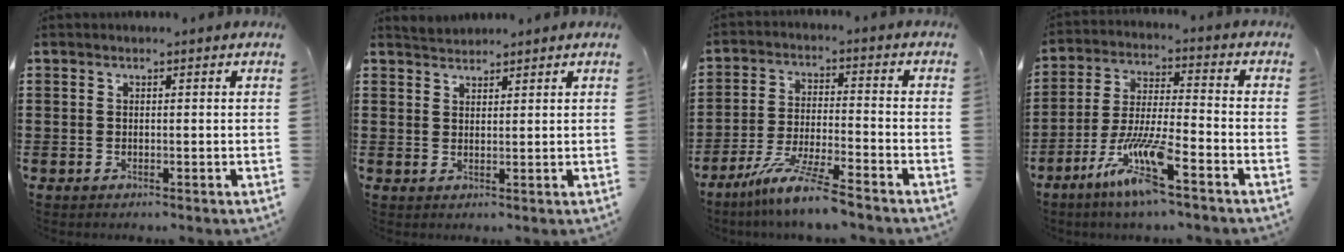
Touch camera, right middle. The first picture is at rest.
{"total": 1.3, "force": [1.3, 0.1, -0.3], "torque": [0.001, 0.004, 0.026]}
{"total": 8.6, "force": [-7.2, -0.4, 4.7], "torque": [-0.103, -0.014, -0.142]}
{"total": 10.1, "force": [-6.2, 1.3, 7.8], "torque": [-0.166, -0.009, -0.120]}